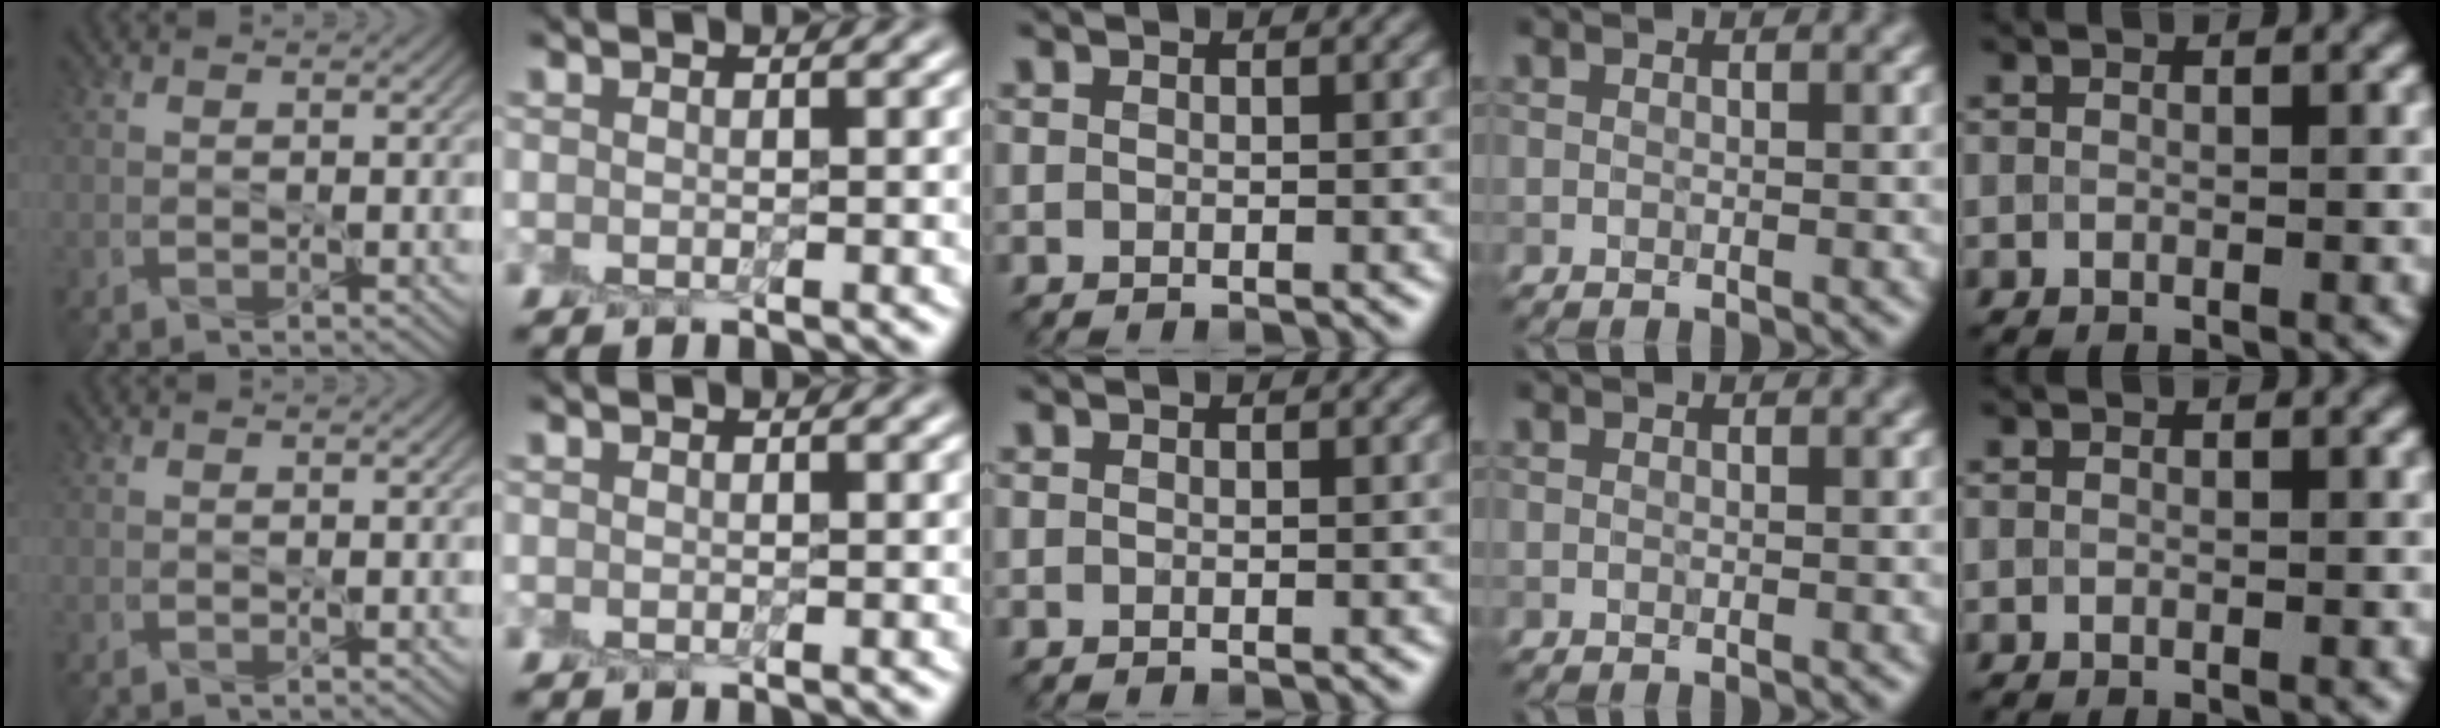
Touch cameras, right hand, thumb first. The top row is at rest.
{}